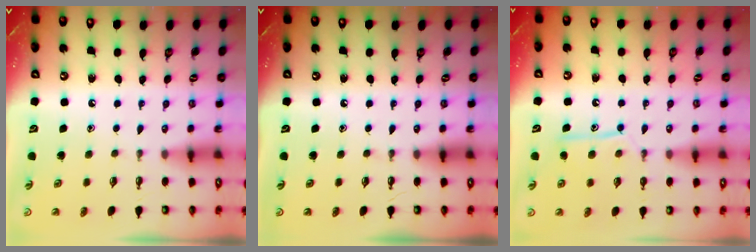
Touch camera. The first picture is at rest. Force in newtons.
{"total": 0.0}
{"total": 10.9, "press": 10.9, "slide": 0.9}